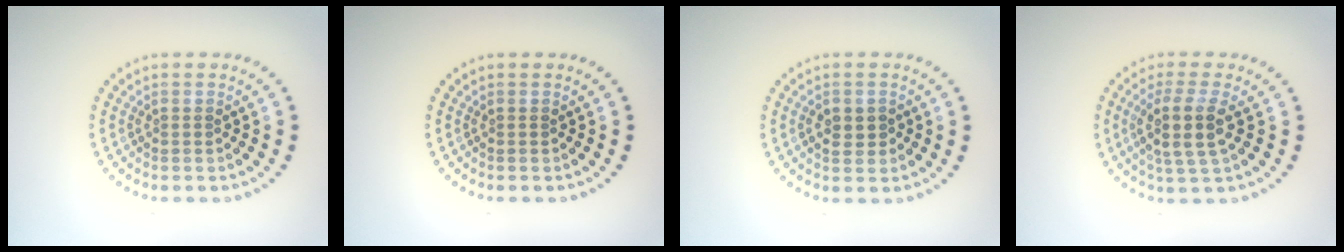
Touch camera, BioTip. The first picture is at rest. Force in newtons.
{"total": 0.0}
{"total": 2.2, "press": 2.2, "slide": 0.1}
{"total": 3.7, "press": 3.1, "slide": 2.0}